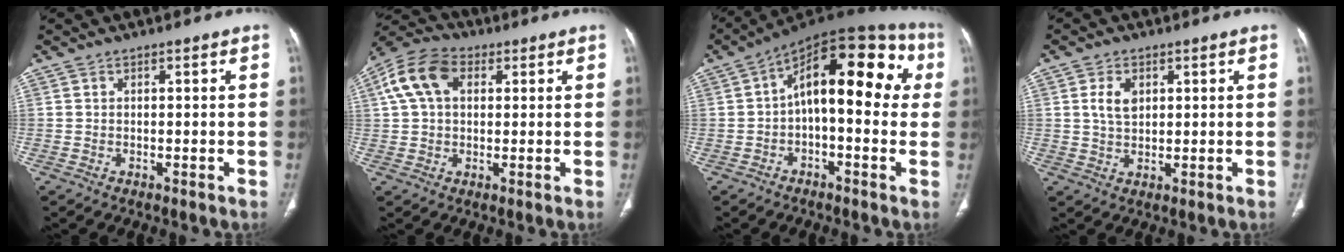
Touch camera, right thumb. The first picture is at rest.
{"total": 10.8, "force": [3.1, 7.2, 7.4], "torque": [-0.142, 0.024, 0.048]}
{"total": 18.4, "force": [2.3, 8.8, 16.0], "torque": [-0.185, 0.053, 0.022]}
{"total": 4.4, "force": [1.3, 2.8, 3.1], "torque": [-0.050, -0.004, 0.029]}